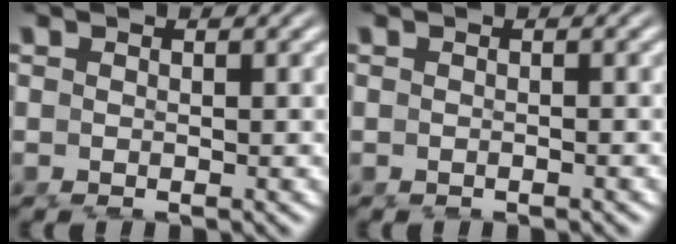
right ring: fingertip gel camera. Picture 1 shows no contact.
{"total": 0.0}